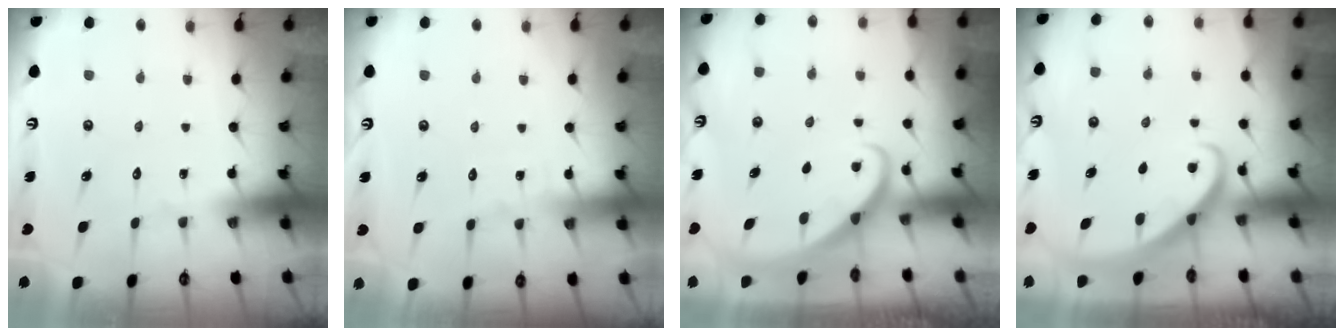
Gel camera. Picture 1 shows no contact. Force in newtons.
{"total": 2.8, "press": 2.8, "slide": 0.4}
{"total": 2.3, "press": 2.3, "slide": 0.1}
{"total": 2.7, "press": 2.7, "slide": 0.2}